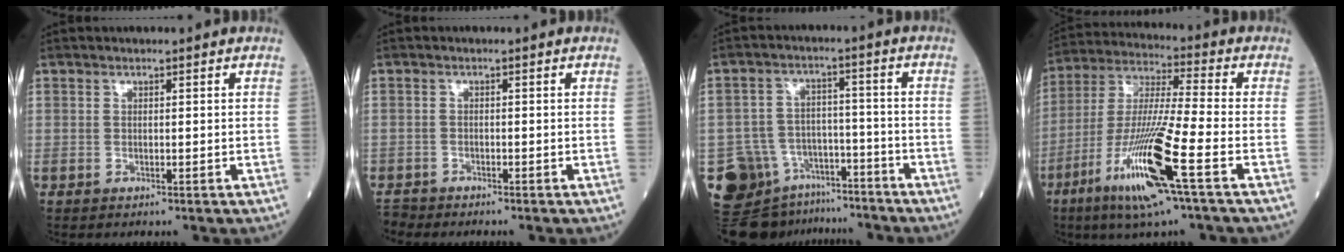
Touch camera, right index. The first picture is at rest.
{"total": 1.4, "force": [-1.3, 0.0, -0.5], "torque": [0.011, -0.008, -0.030]}
{"total": 11.5, "force": [-8.7, 7.1, 2.3], "torque": [-0.049, 0.049, -0.132]}
{"total": 16.1, "force": [-7.3, -0.2, 14.3], "torque": [-0.298, -0.026, -0.139]}